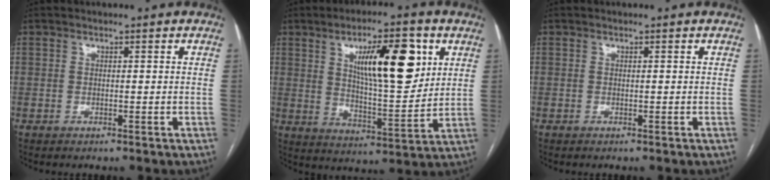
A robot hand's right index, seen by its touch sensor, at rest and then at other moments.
{"total": 14.7, "force": [5.5, 3.8, 13.1], "torque": [-0.209, 0.002, 0.092]}
{"total": 0.0}